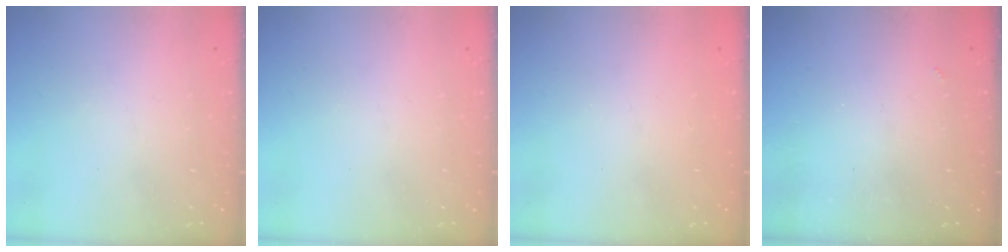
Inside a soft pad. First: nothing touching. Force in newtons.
{"total": 0.0}
{"total": 1.3, "press": 1.1, "slide": 0.7}
{"total": 2.5, "press": 2.5, "slide": 0.5}